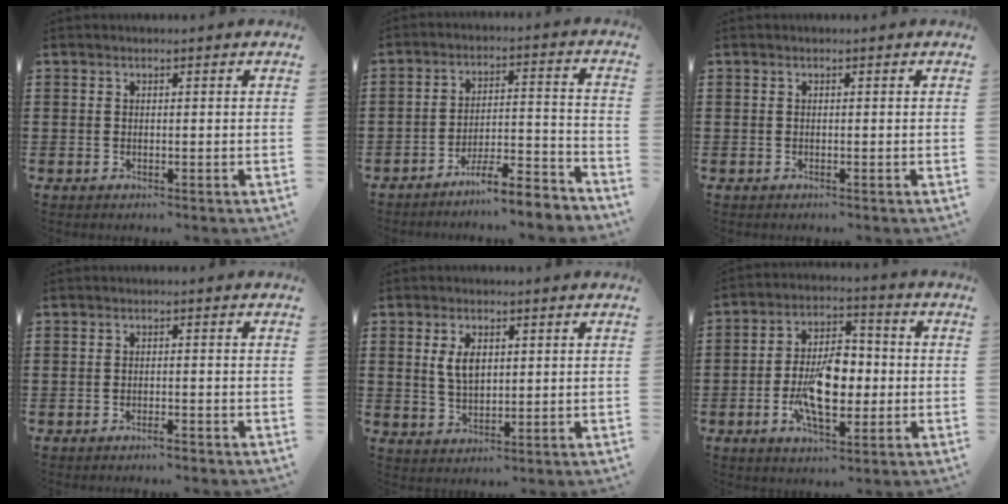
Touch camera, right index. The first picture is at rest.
{"total": 7.0, "force": [-6.5, 0.4, 2.6], "torque": [-0.037, 0.012, -0.122]}
{"total": 0.0}
{"total": 1.3, "force": [-1.1, 0.1, 0.7], "torque": [-0.014, -0.002, -0.020]}
{"total": 4.3, "force": [1.2, 2.3, 3.4], "torque": [-0.065, 0.006, 0.018]}
{"total": 10.3, "force": [-2.0, 5.2, 8.7], "torque": [-0.172, -0.001, -0.038]}